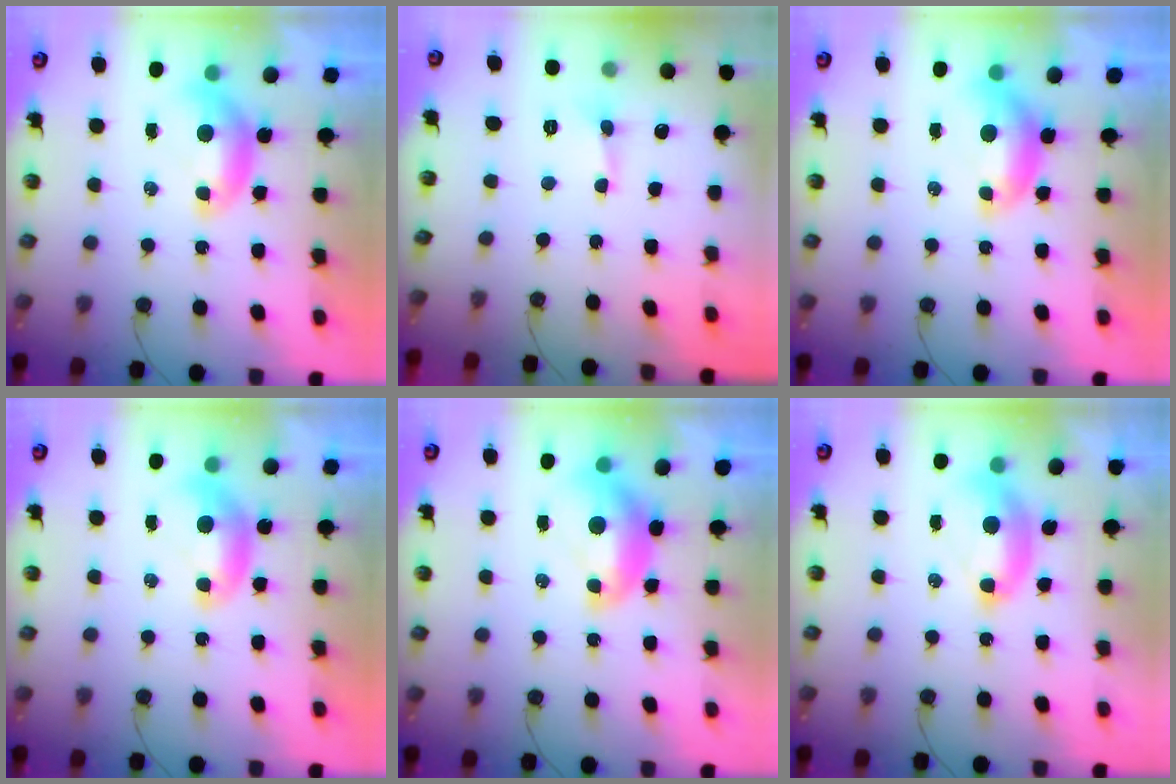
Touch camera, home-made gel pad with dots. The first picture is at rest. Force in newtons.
{"total": 1.6, "press": 1.5, "slide": 0.4}
{"total": 0.0}
{"total": 0.0}
{"total": 2.5, "press": 2.4, "slide": 0.7}
{"total": 2.6, "press": 2.6, "slide": 0.6}